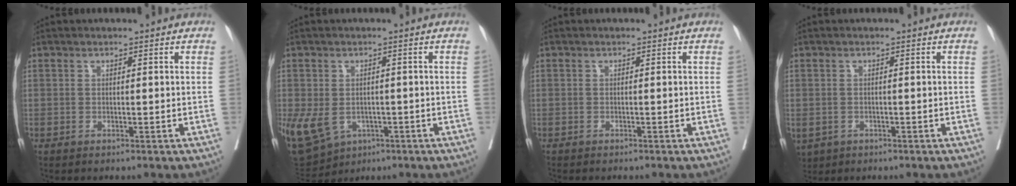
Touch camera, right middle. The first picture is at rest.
{"total": 16.6, "force": [-6.1, 12.8, 8.5], "torque": [-0.232, -0.009, -0.078]}
{"total": 2.0, "force": [-1.8, 0.3, 0.8], "torque": [-0.017, -0.003, -0.023]}
{"total": 7.0, "force": [-3.3, 5.4, 3.0], "torque": [-0.094, -0.007, -0.043]}